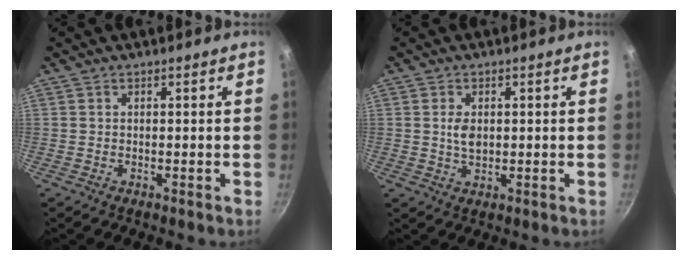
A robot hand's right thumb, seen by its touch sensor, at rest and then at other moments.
{"total": 3.6, "force": [0.4, 2.3, 2.8], "torque": [-0.043, -0.003, 0.008]}